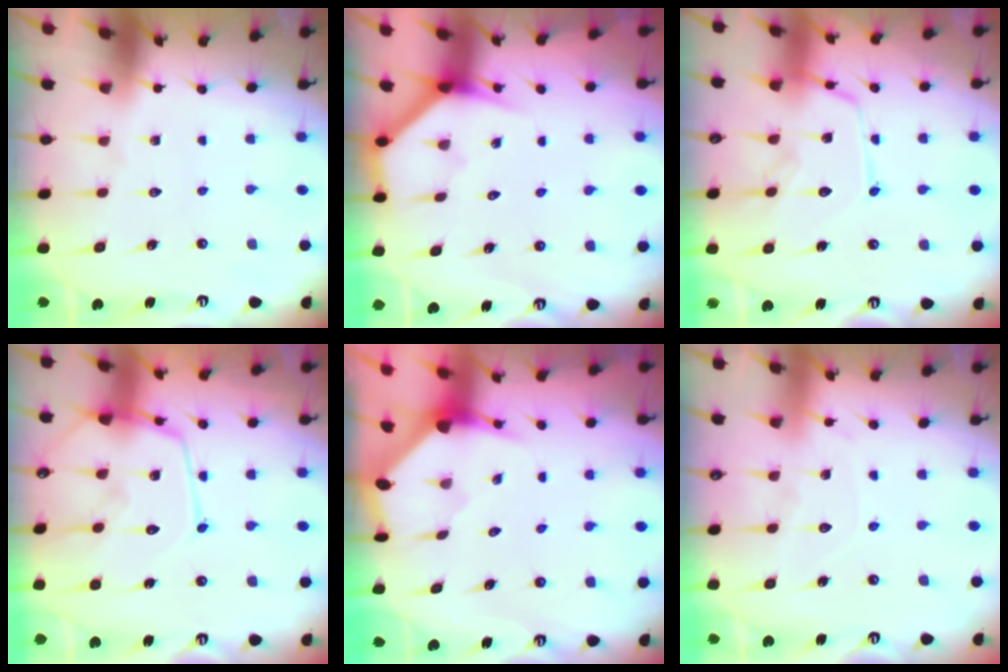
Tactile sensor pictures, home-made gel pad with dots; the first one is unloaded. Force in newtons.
{"total": 3.8, "press": 3.8, "slide": 0.2}
{"total": 13.6, "press": 13.6, "slide": 1.3}
{"total": 15.2, "press": 15.2, "slide": 0.9}
{"total": 3.3, "press": 3.3, "slide": 0.3}
{"total": 6.9, "press": 6.9, "slide": 0.5}